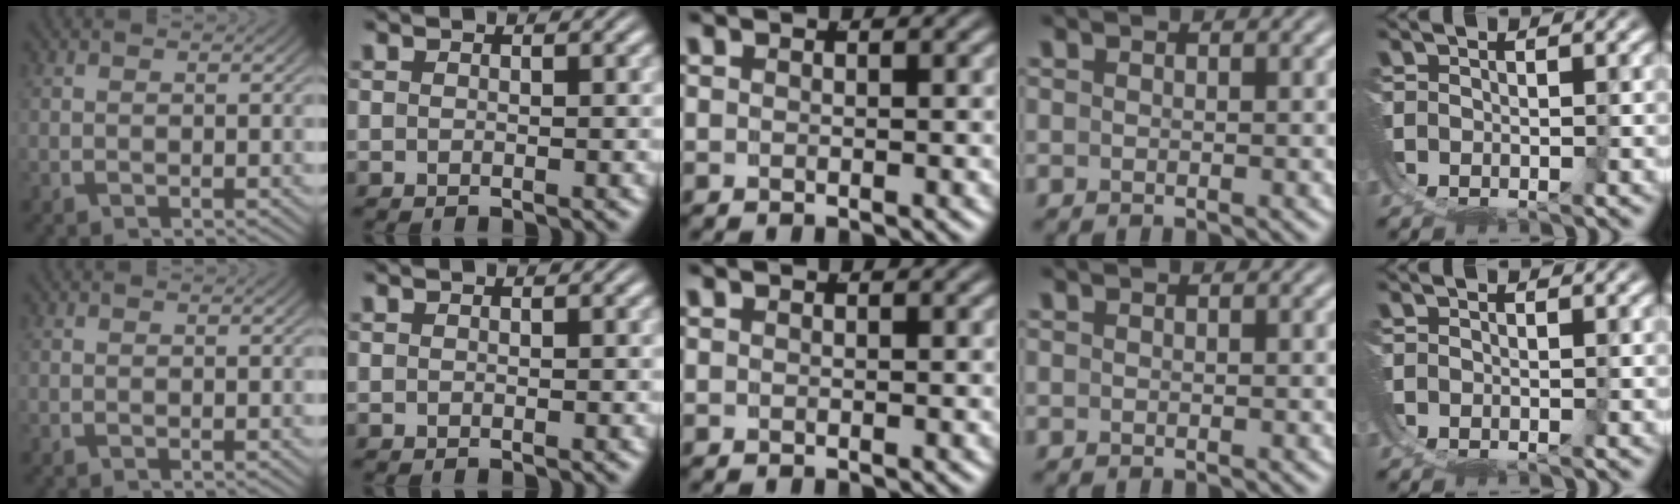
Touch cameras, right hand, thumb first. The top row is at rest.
{}